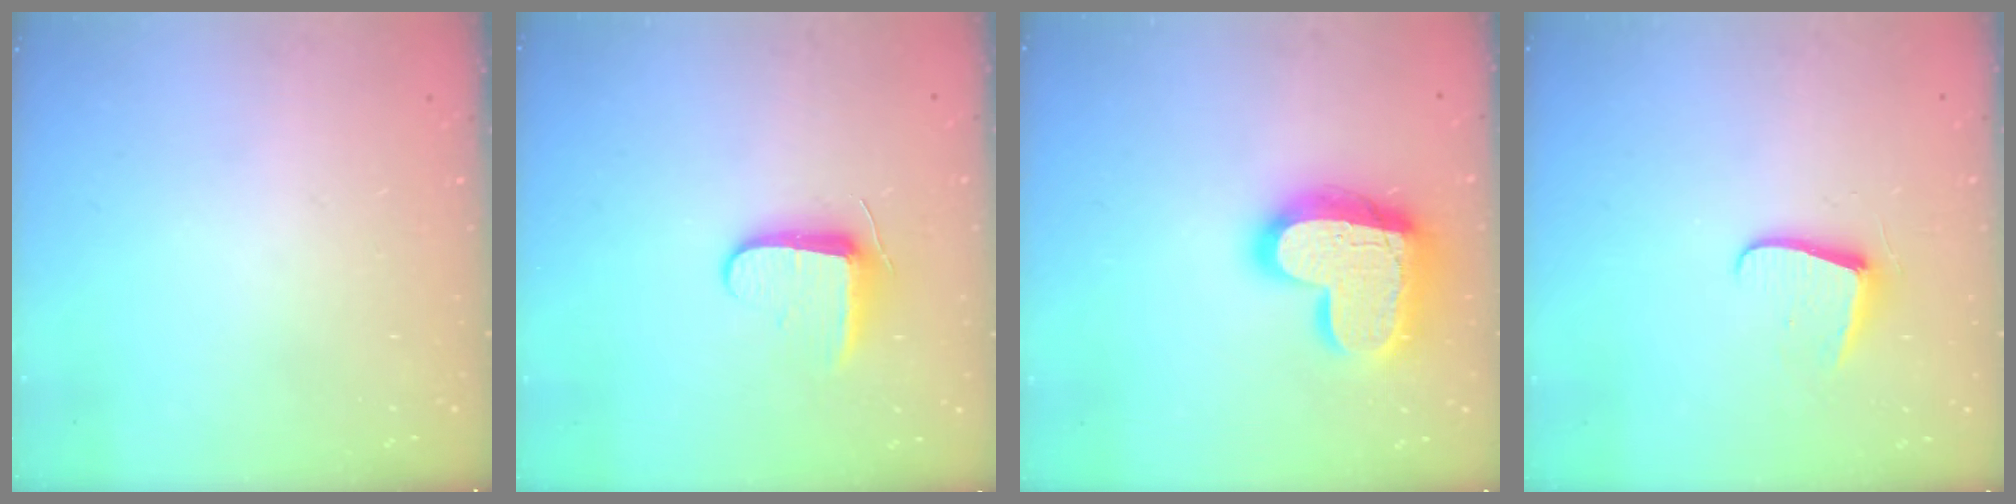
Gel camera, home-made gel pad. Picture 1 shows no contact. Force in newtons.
{"total": 8.7, "press": 8.6, "slide": 1.4}
{"total": 20.2, "press": 20.1, "slide": 1.7}
{"total": 7.2, "press": 7.2, "slide": 0.5}